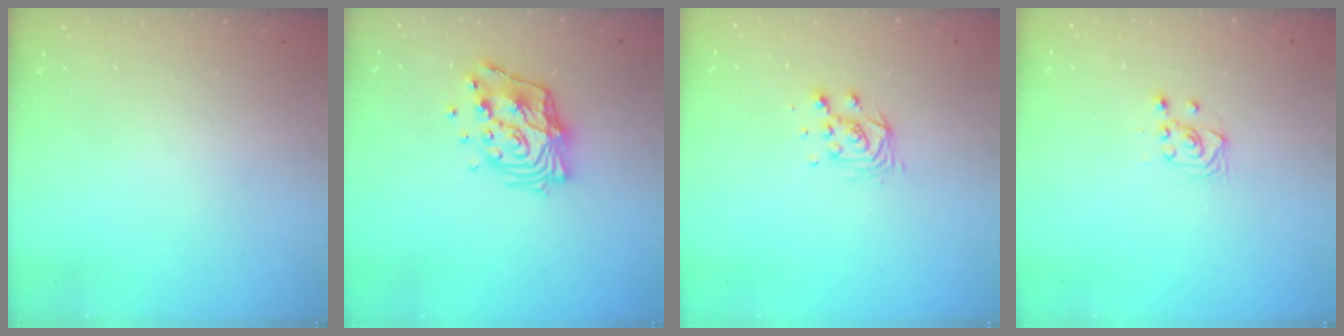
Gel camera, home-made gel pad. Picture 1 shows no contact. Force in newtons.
{"total": 13.7, "press": 13.6, "slide": 1.5}
{"total": 6.4, "press": 6.4, "slide": 0.3}
{"total": 4.2, "press": 3.9, "slide": 1.7}